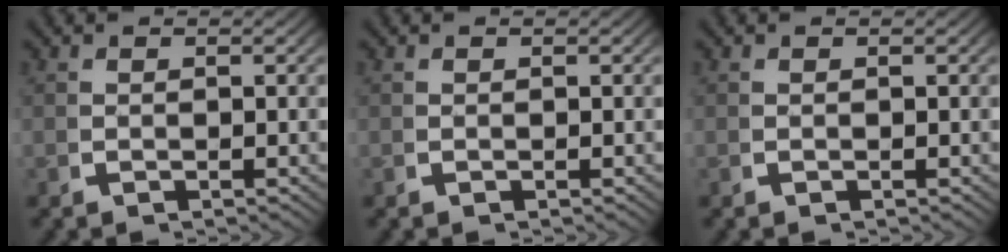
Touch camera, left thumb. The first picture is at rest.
{"total": 0.0}
{"total": 0.0}